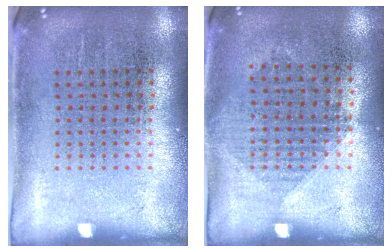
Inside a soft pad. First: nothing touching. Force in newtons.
{"total": 0.9, "press": 0.9, "slide": 0.4}